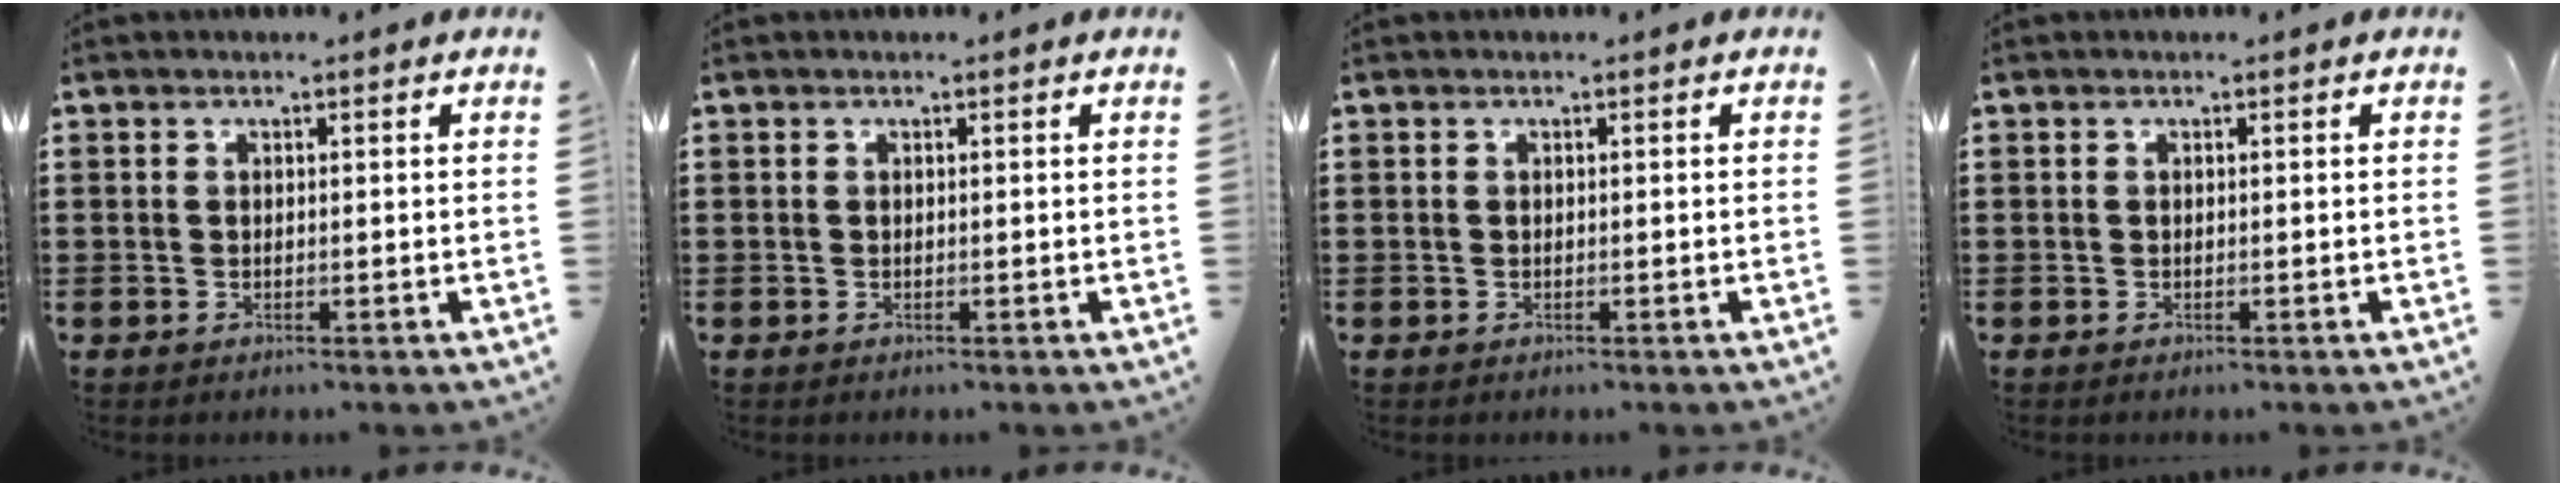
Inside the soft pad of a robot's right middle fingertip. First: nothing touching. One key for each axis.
{"total": 0.0}
{"total": 0.0}
{"total": 0.0}